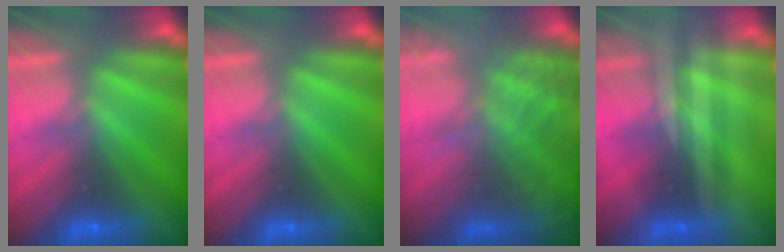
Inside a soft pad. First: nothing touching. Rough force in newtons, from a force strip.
{"total": 0.0}
{"total": 7.2}
{"total": 2.1}